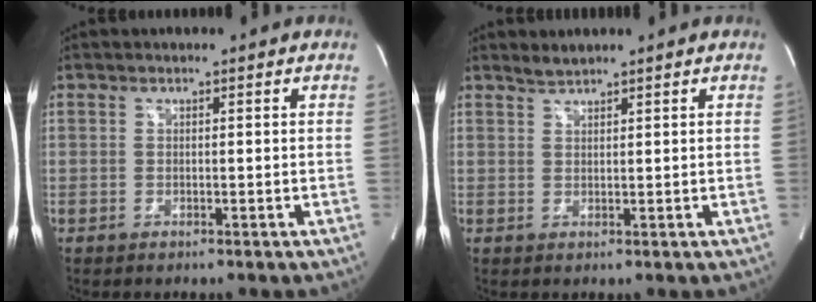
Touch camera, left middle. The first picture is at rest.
{"total": 1.5, "force": [1.5, -0.1, 0.2], "torque": [-0.010, 0.002, 0.034]}